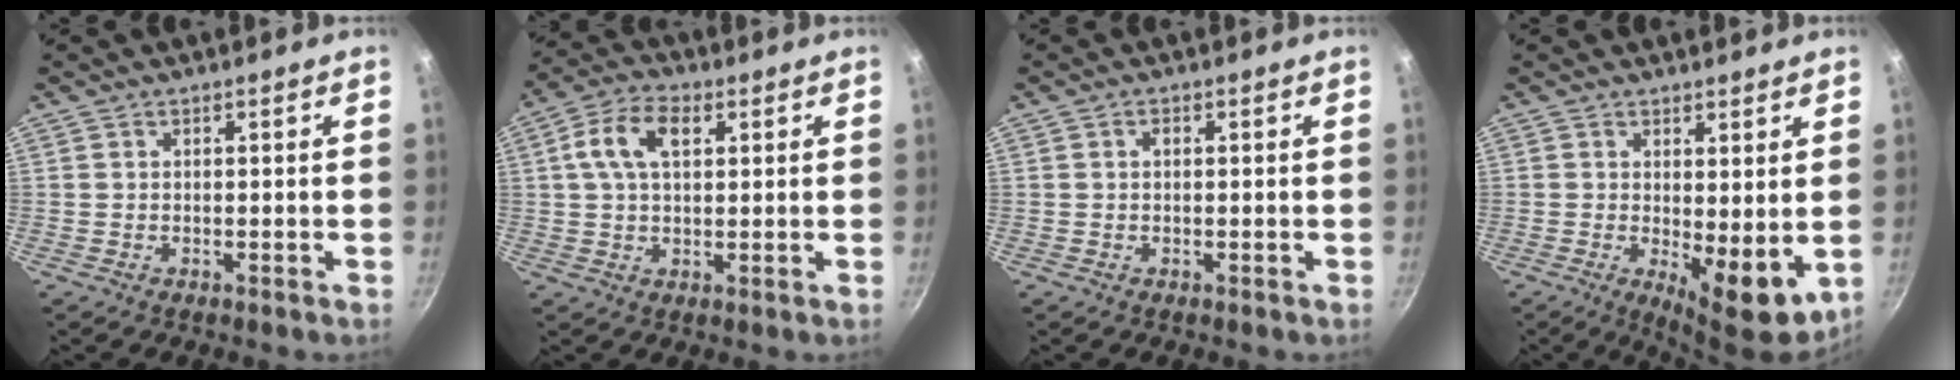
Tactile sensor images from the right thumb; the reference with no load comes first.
{"total": 8.8, "force": [2.5, 5.3, 6.6], "torque": [-0.116, 0.016, 0.037]}
{"total": 0.9, "force": [0.1, 0.6, 0.7], "torque": [-0.012, 0.005, 0.001]}
{"total": 8.3, "force": [0.0, 3.1, 7.7], "torque": [-0.094, -0.019, 0.009]}